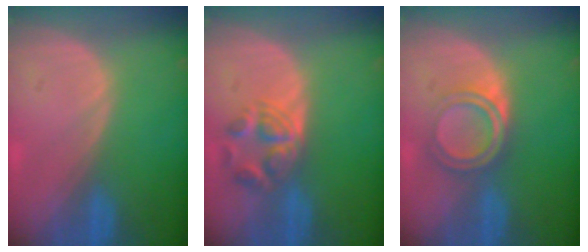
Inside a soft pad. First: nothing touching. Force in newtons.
{"total": 5.6, "press": 5.0, "slide": 2.7}
{"total": 4.9, "press": 4.8, "slide": 1.4}